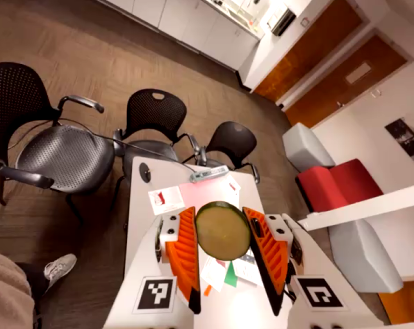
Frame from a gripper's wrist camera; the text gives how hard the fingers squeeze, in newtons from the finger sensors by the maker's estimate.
{"total": 11.2, "left": 10.8, "right": 11.5}